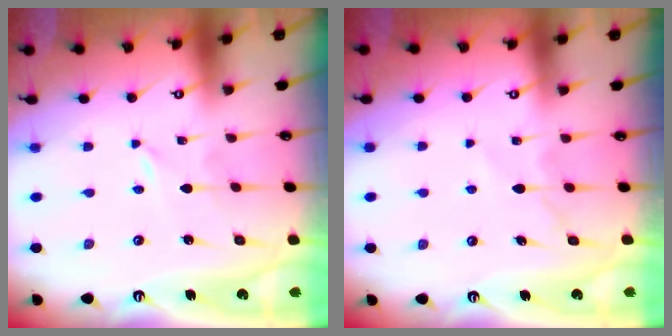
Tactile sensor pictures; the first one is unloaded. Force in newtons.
{"total": 6.0, "press": 6.0, "slide": 0.5}